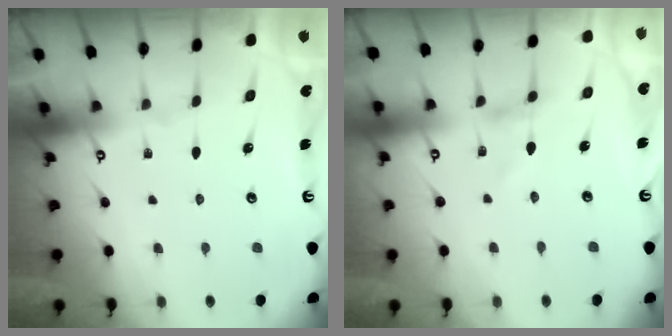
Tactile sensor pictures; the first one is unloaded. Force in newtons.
{"total": 1.7, "press": 1.6, "slide": 0.3}